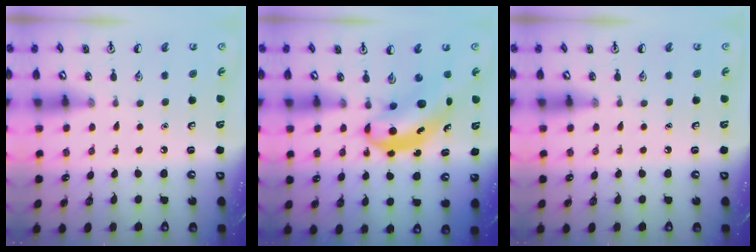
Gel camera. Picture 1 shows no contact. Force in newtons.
{"total": 7.6, "press": 7.5, "slide": 1.4}
{"total": 0.0}